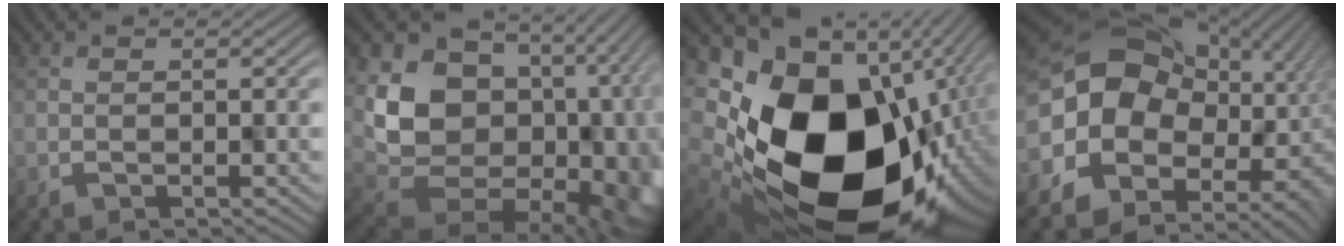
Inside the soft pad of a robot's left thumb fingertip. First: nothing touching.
{"total": 16.1, "force": [2.8, 12.9, 9.1], "torque": [-0.161, -0.056, 0.090]}
{"total": 22.9, "force": [-0.4, 16.9, 15.5], "torque": [-0.341, -0.090, 0.046]}
{"total": 16.3, "force": [2.9, 12.2, 10.4], "torque": [-0.202, -0.033, 0.073]}